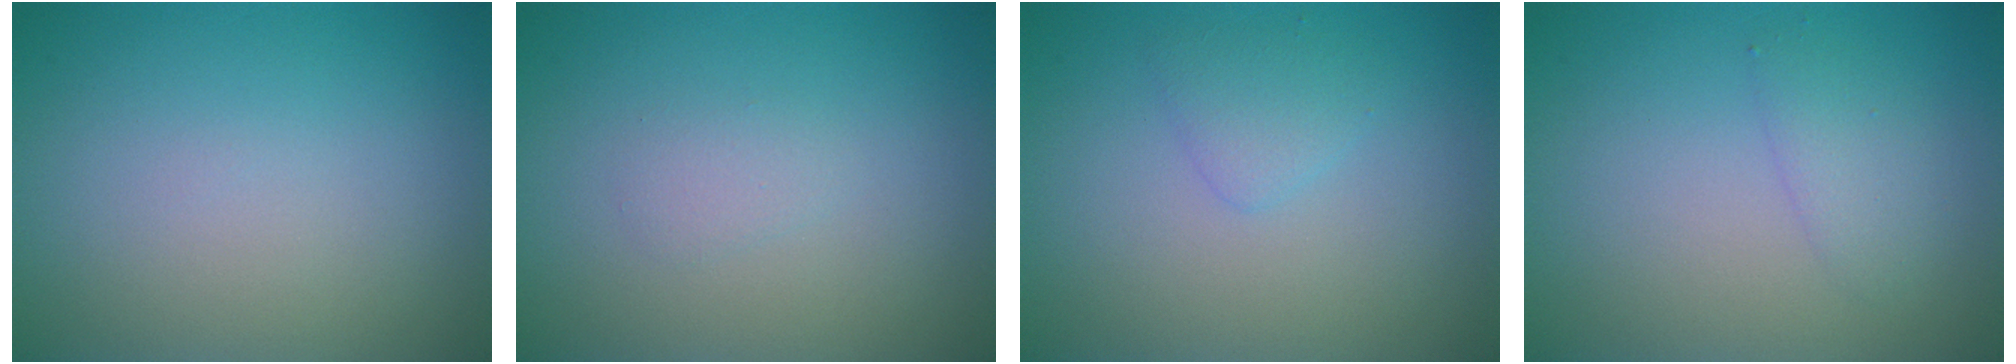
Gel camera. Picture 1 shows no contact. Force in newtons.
{"total": 0.9, "press": 0.9, "slide": 0.0}
{"total": 1.4, "press": 1.4, "slide": 0.0}
{"total": 1.5, "press": 1.5, "slide": 0.1}